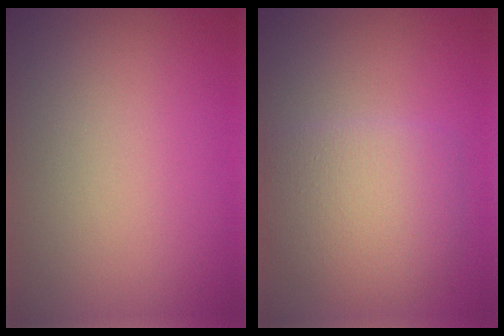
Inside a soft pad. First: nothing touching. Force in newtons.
{"total": 5.0, "press": 5.0, "slide": 0.3}